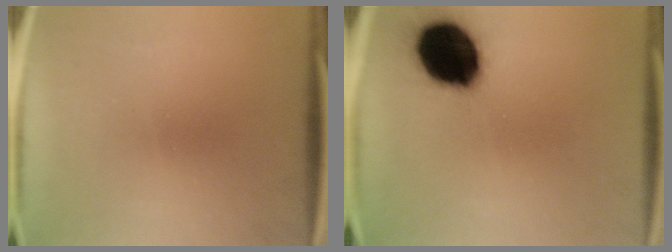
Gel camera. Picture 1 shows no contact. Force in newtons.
{"total": 20.1}